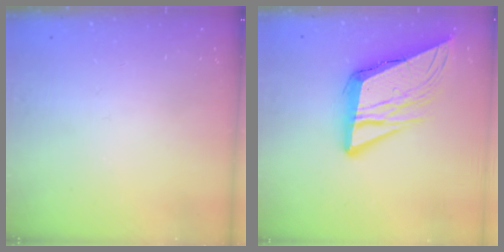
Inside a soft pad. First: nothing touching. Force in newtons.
{"total": 12.9, "press": 12.7, "slide": 2.0}